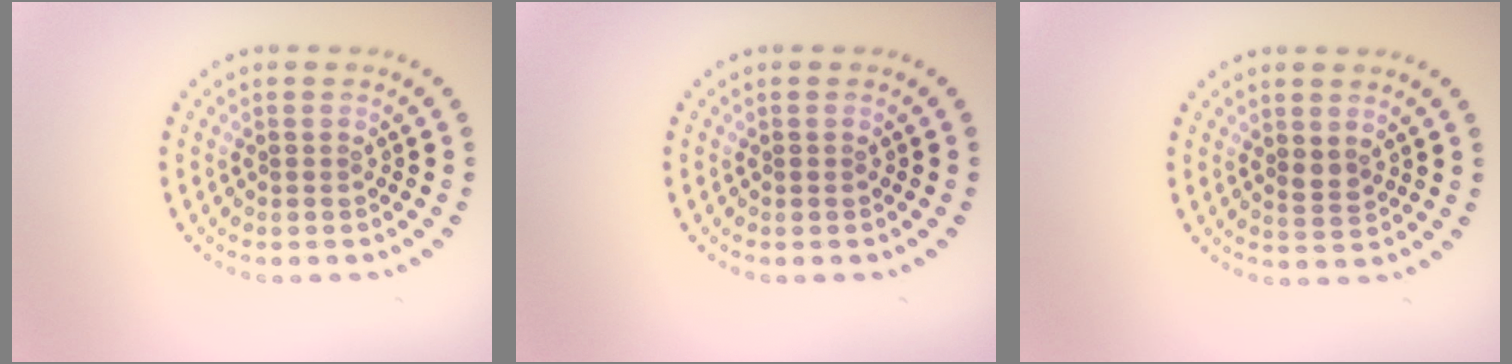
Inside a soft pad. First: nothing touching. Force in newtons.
{"total": 0.0}
{"total": 1.3, "press": 1.1, "slide": 0.6}